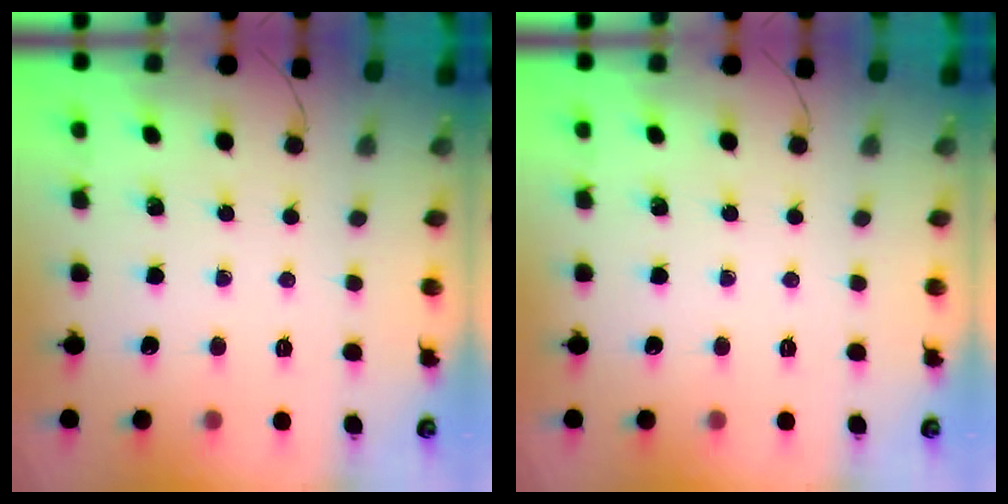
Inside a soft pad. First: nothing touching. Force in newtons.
{"total": 0.0}